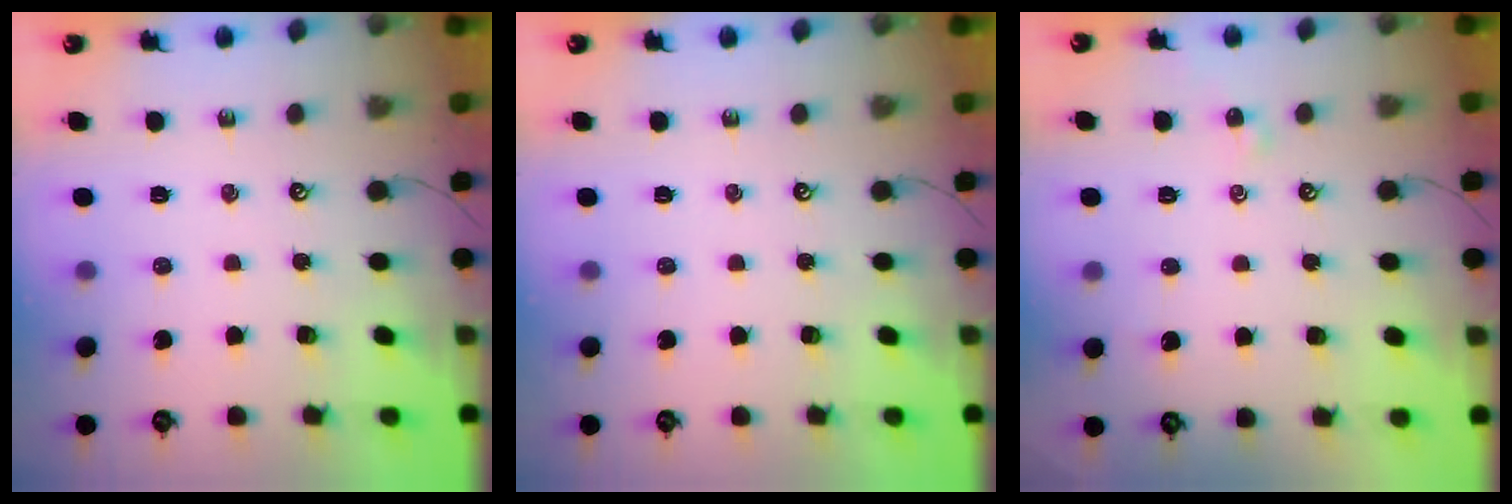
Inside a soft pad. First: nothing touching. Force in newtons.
{"total": 0.0}
{"total": 0.0}